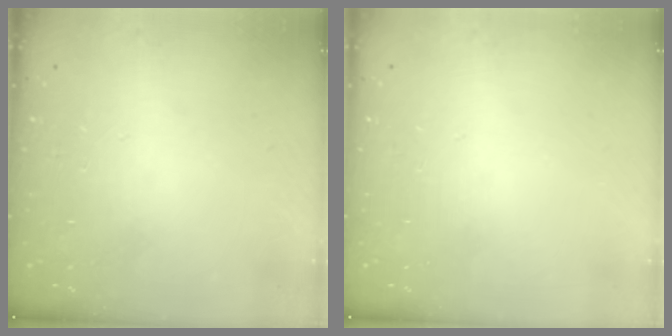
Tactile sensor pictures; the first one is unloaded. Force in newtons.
{"total": 0.0}